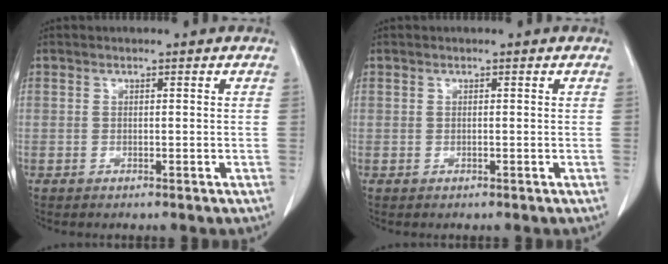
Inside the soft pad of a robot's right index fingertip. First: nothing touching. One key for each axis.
{"total": 0.0}